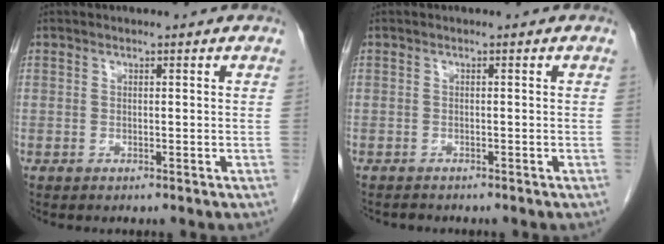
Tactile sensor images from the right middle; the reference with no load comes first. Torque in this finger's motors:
{"motor_torque": [-0.21, -0.12, -0.04, 0.00]}